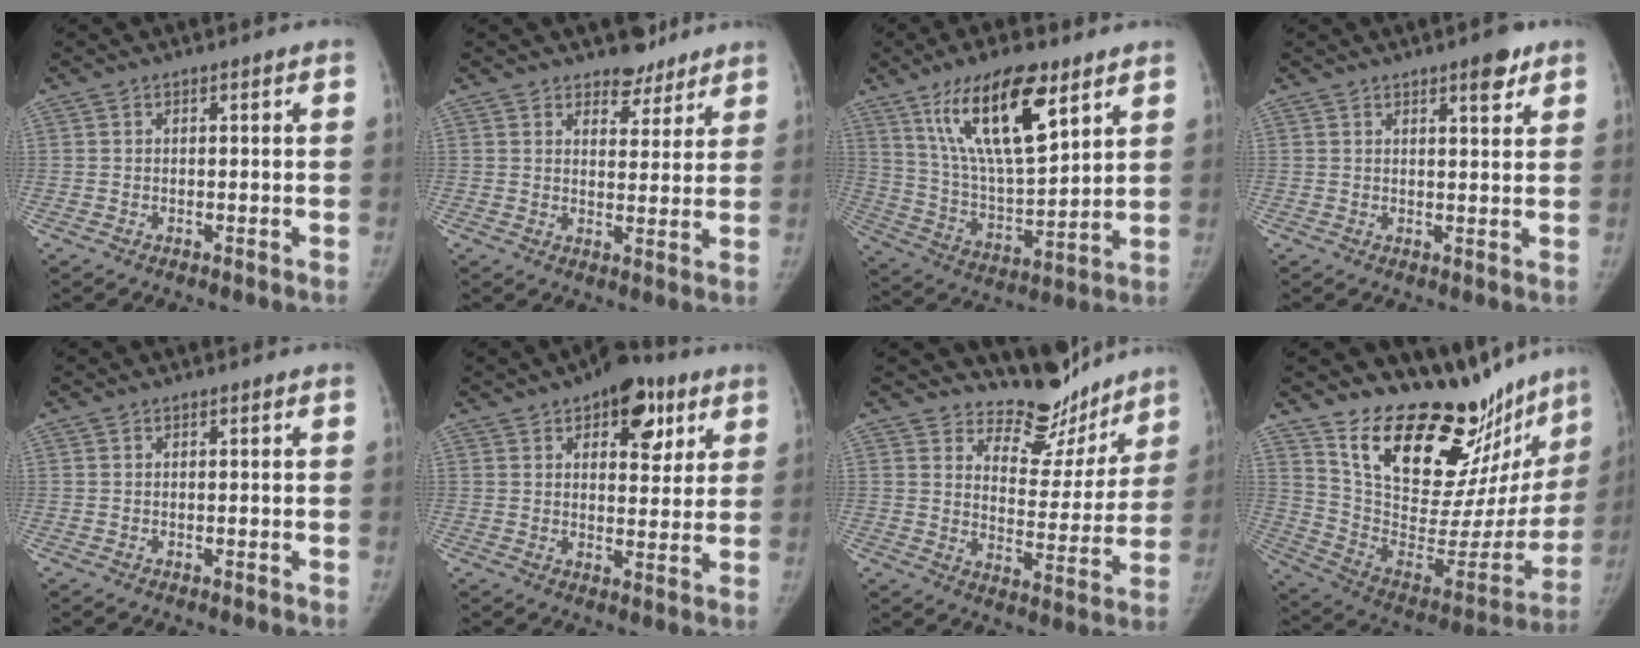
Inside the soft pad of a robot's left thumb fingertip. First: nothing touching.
{"total": 5.6, "force": [4.6, 3.0, 1.1], "torque": [0.017, -0.031, 0.069]}
{"total": 19.2, "force": [10.5, 6.7, 14.6], "torque": [-0.234, -0.044, 0.197]}
{"total": 4.3, "force": [2.8, 1.3, 3.0], "torque": [-0.032, -0.016, 0.037]}
{"total": 0.0}
{"total": 12.1, "force": [6.2, 6.5, 8.1], "torque": [-0.062, -0.019, 0.082]}
{"total": 12.4, "force": [11.2, 5.1, 1.8], "torque": [0.026, -0.102, 0.160]}
{"total": 28.2, "force": [23.5, 10.1, 11.8], "torque": [-0.136, -0.166, 0.356]}